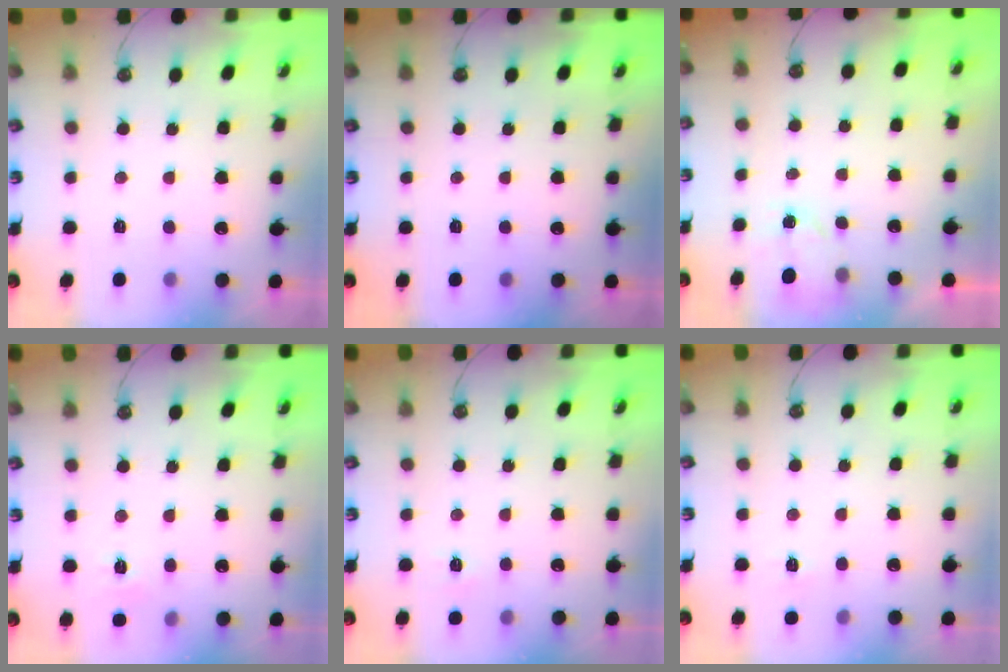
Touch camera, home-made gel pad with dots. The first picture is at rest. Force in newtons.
{"total": 0.0}
{"total": 1.7, "press": 1.6, "slide": 0.2}
{"total": 4.6, "press": 4.6, "slide": 0.3}
{"total": 4.5, "press": 4.5, "slide": 0.5}
{"total": 3.7, "press": 3.6, "slide": 0.5}